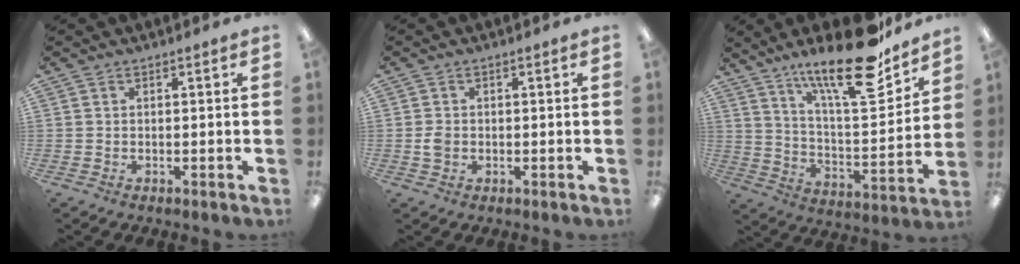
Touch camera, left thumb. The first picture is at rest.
{"total": 2.2, "force": [-0.2, 1.7, 1.4], "torque": [-0.025, 0.004, -0.004]}
{"total": 21.3, "force": [15.8, 5.4, 13.3], "torque": [-0.219, -0.100, 0.258]}